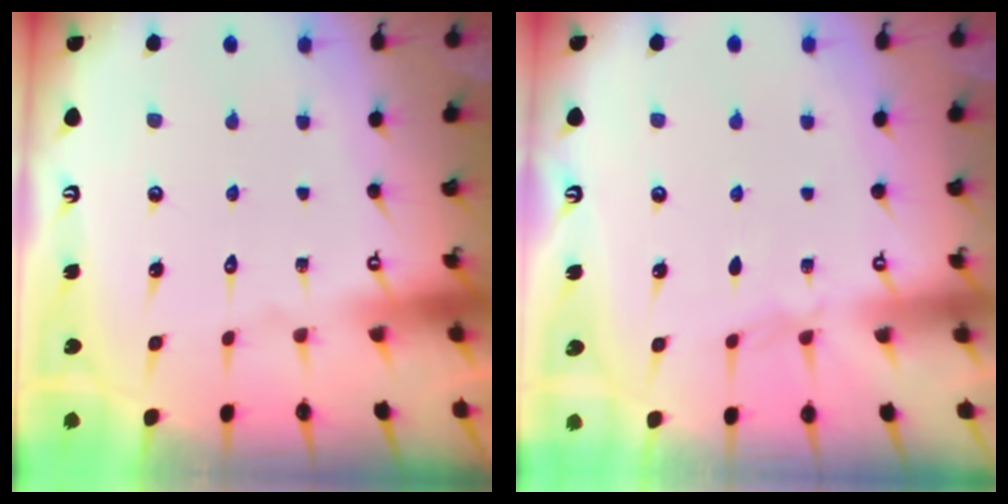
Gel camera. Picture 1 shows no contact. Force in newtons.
{"total": 3.0, "press": 3.0, "slide": 0.5}